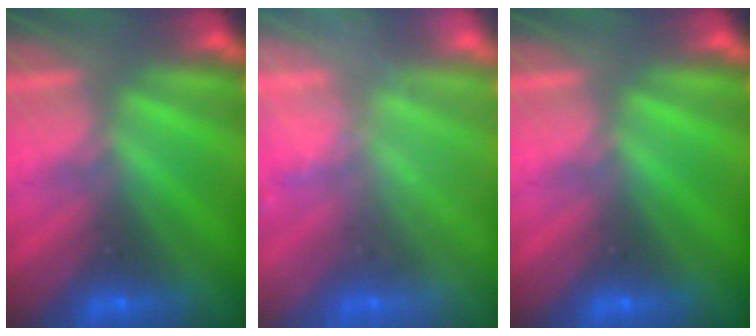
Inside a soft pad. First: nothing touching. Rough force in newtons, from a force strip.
{"total": 2.4}
{"total": 0.0}